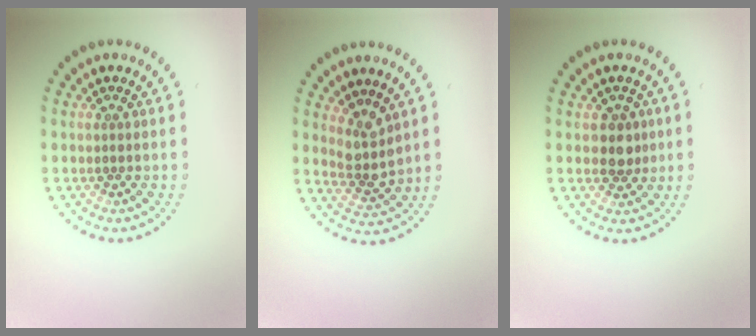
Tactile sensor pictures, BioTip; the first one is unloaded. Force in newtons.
{"total": 2.8, "press": 2.2, "slide": 1.8}
{"total": 1.9, "press": 1.8, "slide": 0.7}